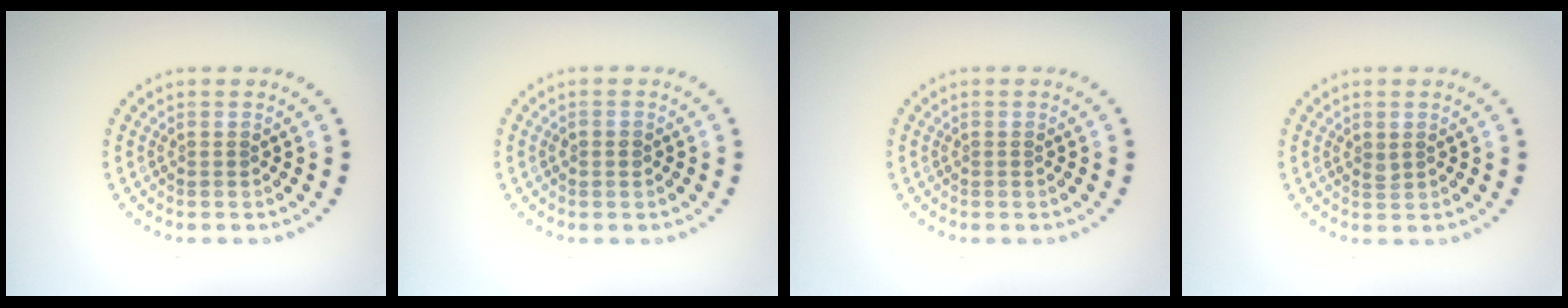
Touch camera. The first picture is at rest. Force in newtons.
{"total": 1.0, "press": 1.0, "slide": 0.2}
{"total": 0.0}
{"total": 0.5, "press": 0.5, "slide": 0.3}